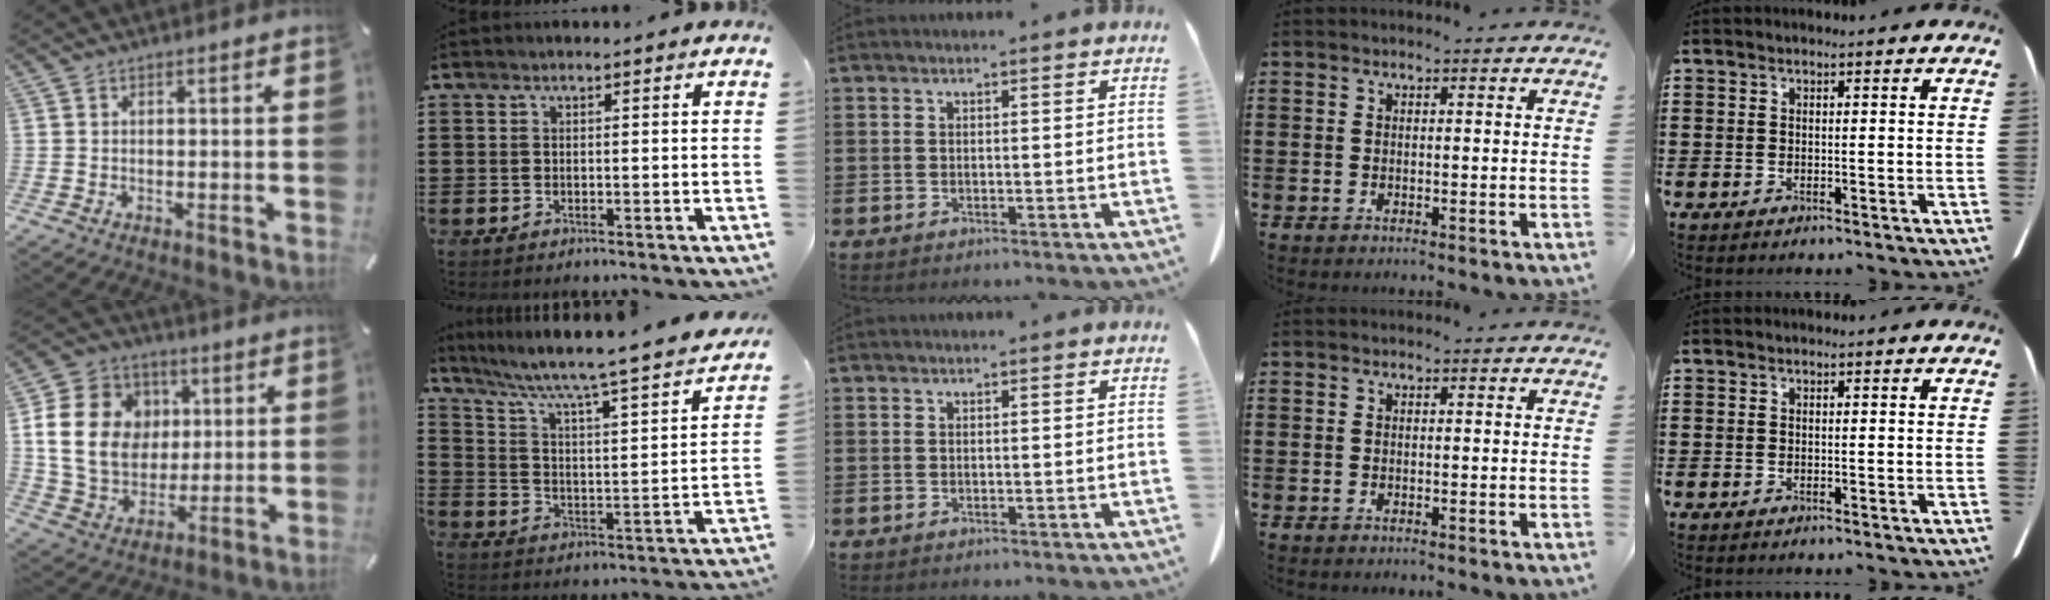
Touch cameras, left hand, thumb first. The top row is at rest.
{"thumb": {"total": 17.2, "force": [2.9, 14.8, 8.3], "torque": [-0.162, 0.010, 0.057]}, "index": {"total": 4.9, "force": [4.0, -0.2, 2.7], "torque": [-0.073, -0.047, 0.055]}}